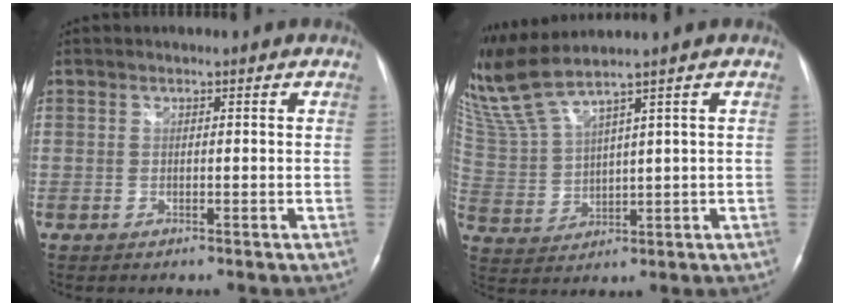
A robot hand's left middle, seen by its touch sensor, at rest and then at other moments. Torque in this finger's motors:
{"motor_torque": [-0.03, -0.42, 0.23, 0.19]}